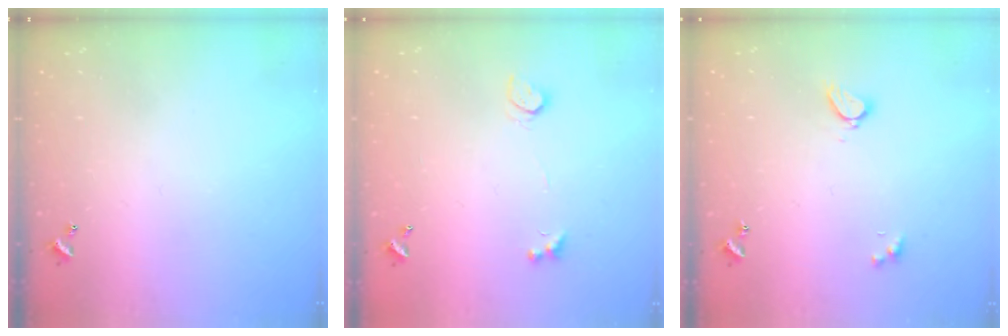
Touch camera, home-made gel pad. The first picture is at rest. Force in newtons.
{"total": 2.5, "press": 2.2, "slide": 1.2}
{"total": 2.3, "press": 2.3, "slide": 0.3}